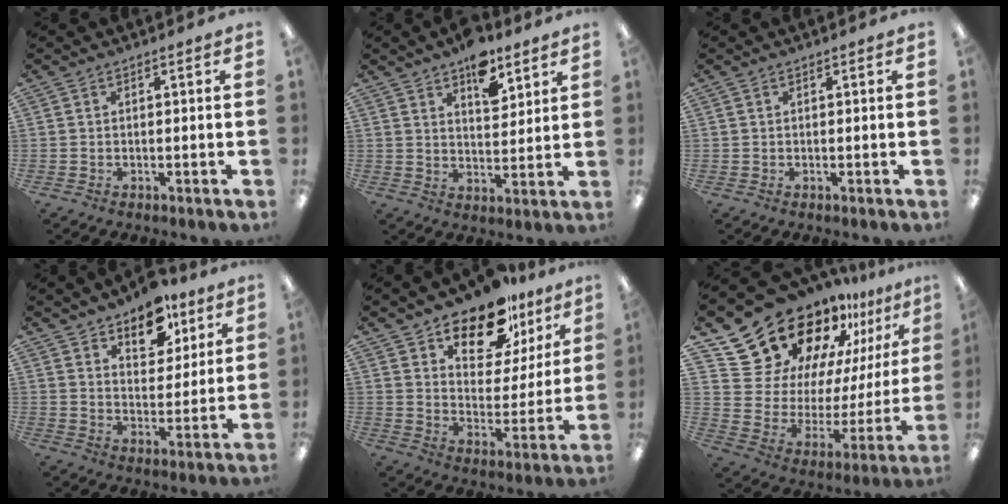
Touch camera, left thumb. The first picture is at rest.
{"total": 8.9, "force": [6.3, 4.5, 4.4], "torque": [-0.042, -0.037, 0.104]}
{"total": 0.0}
{"total": 10.9, "force": [8.2, 5.9, 4.1], "torque": [-0.047, -0.050, 0.144]}
{"total": 16.4, "force": [12.7, 7.8, 6.9], "torque": [-0.106, -0.086, 0.223]}
{"total": 24.4, "force": [20.5, 11.4, 6.8], "torque": [-0.129, -0.153, 0.385]}